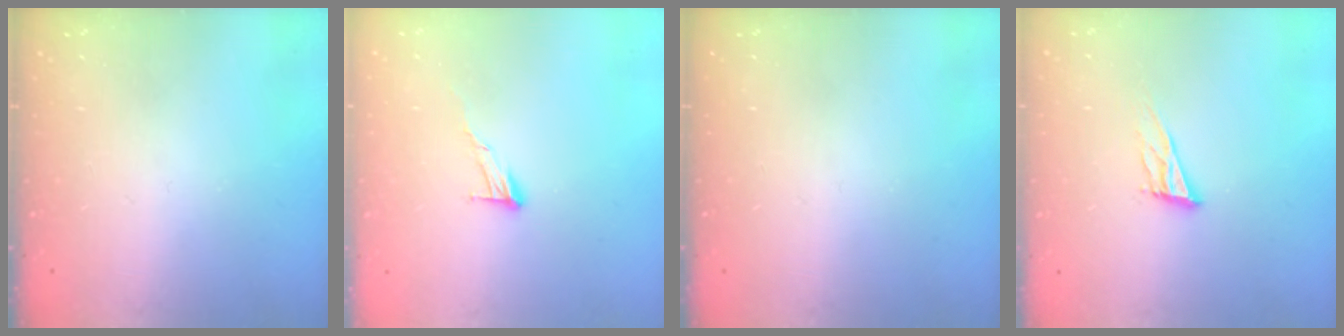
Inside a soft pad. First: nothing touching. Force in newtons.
{"total": 6.9, "press": 6.8, "slide": 0.4}
{"total": 0.0}
{"total": 9.3, "press": 9.0, "slide": 2.5}